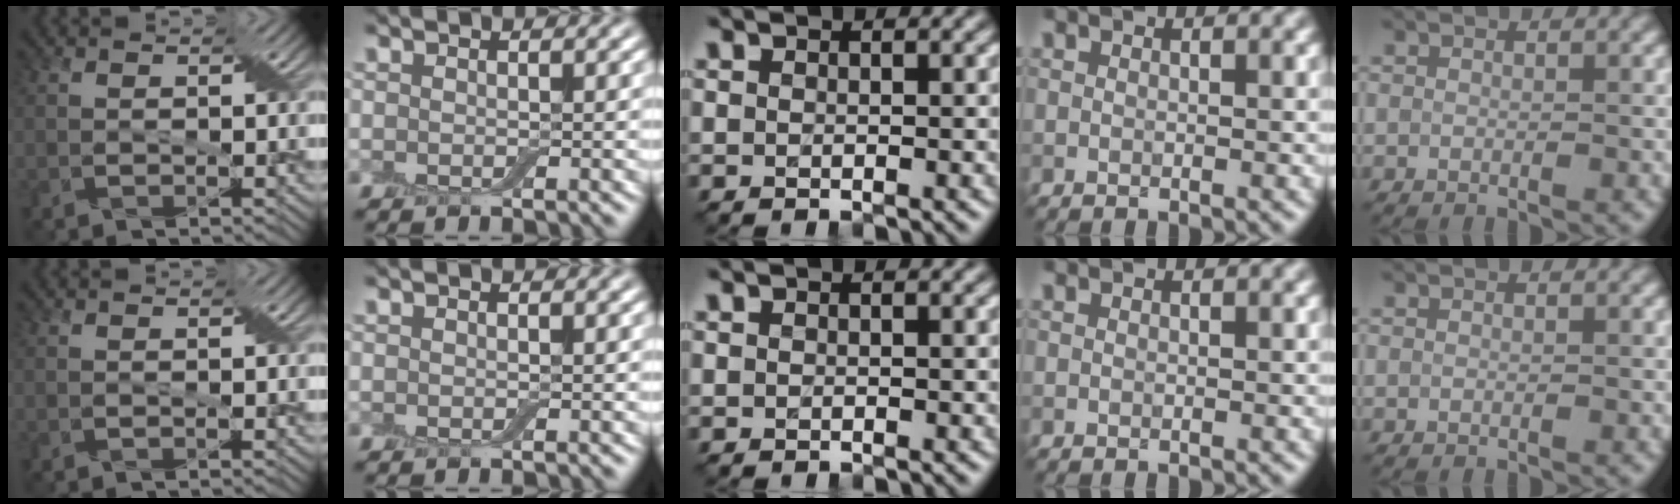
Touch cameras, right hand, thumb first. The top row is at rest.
{}